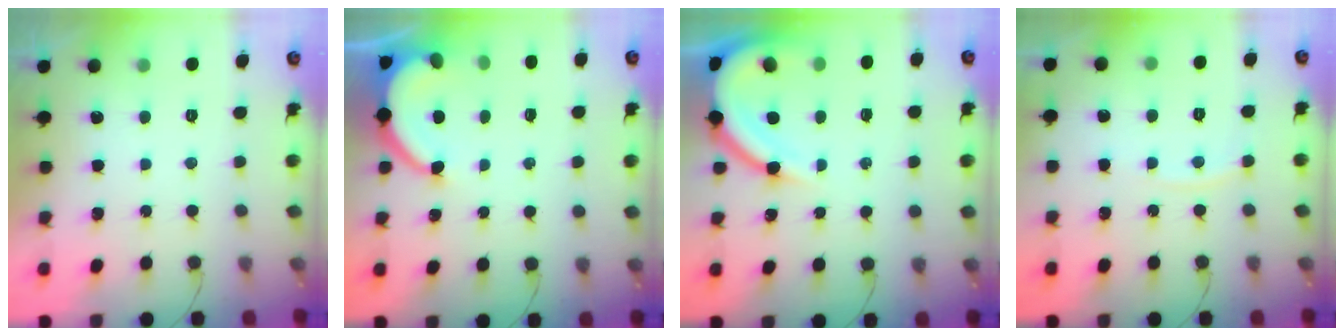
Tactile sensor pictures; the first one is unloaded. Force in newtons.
{"total": 7.5, "press": 7.5, "slide": 0.6}
{"total": 9.7, "press": 9.6, "slide": 1.2}
{"total": 4.6, "press": 4.5, "slide": 0.6}